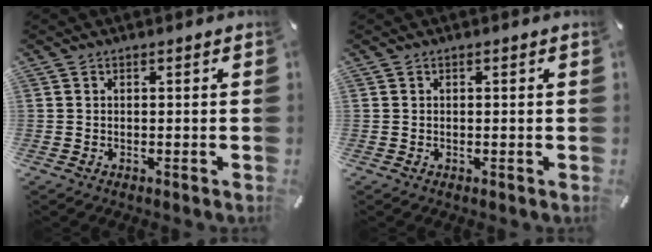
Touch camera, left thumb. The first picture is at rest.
{"total": 0.0}